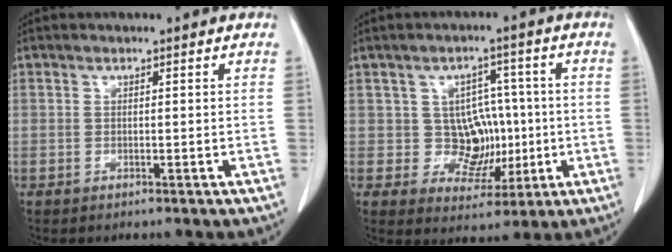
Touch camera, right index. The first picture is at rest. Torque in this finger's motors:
{"motor_torque": [0.10, -0.02, 0.06, 0.00]}